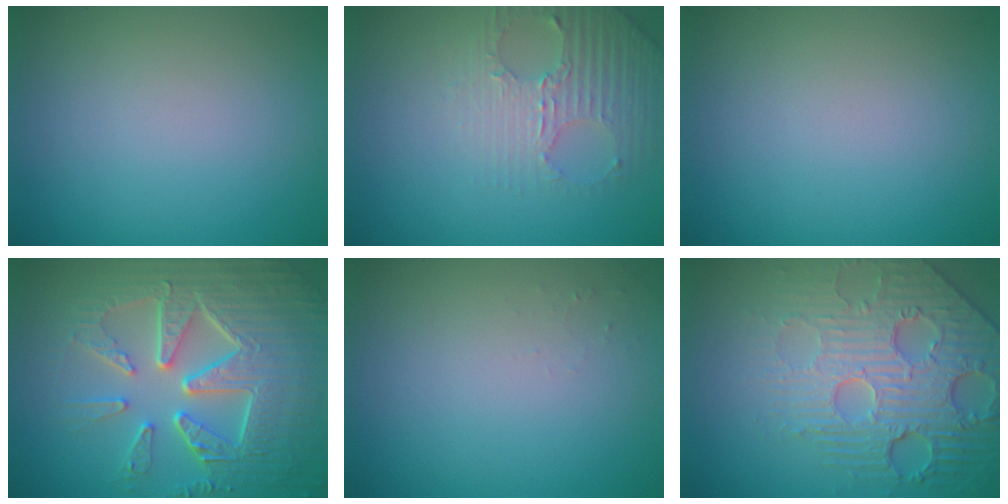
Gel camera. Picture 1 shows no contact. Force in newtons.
{"total": 3.9, "press": 3.7, "slide": 1.0}
{"total": 0.0}
{"total": 9.8, "press": 6.6, "slide": 7.3}
{"total": 0.5, "press": 0.5, "slide": 0.1}
{"total": 6.7, "press": 5.5, "slide": 3.8}